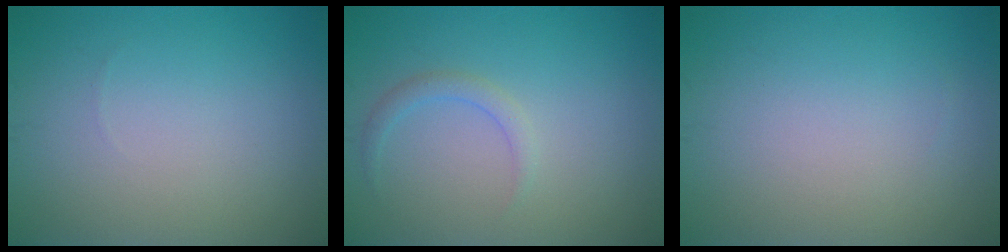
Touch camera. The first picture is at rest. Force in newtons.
{"total": 1.3, "press": 1.3, "slide": 0.1}
{"total": 0.0}